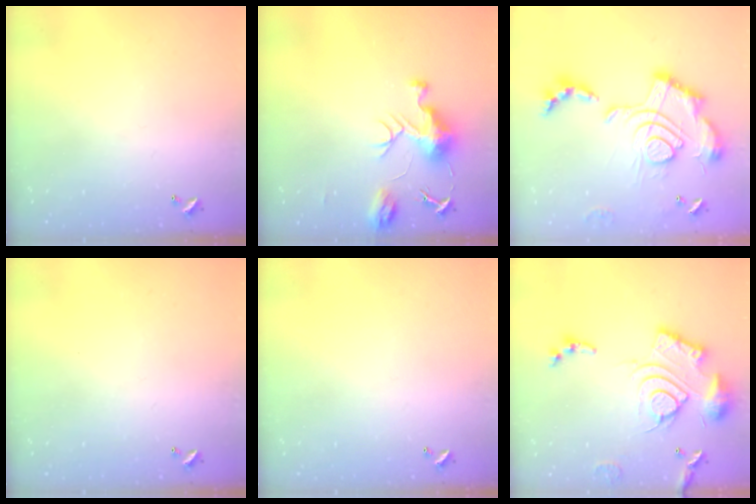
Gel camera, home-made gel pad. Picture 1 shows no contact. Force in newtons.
{"total": 9.1, "press": 9.1, "slide": 0.7}
{"total": 2.5, "press": 1.9, "slide": 1.7}
{"total": 0.0}
{"total": 0.0}
{"total": 19.5, "press": 19.4, "slide": 2.0}